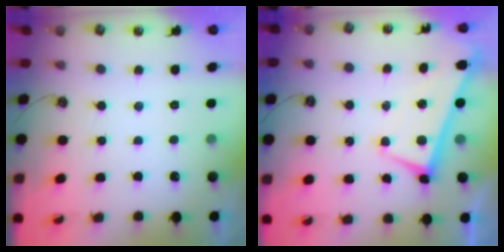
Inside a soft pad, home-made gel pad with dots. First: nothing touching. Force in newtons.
{"total": 1.0, "press": 0.9, "slide": 0.3}